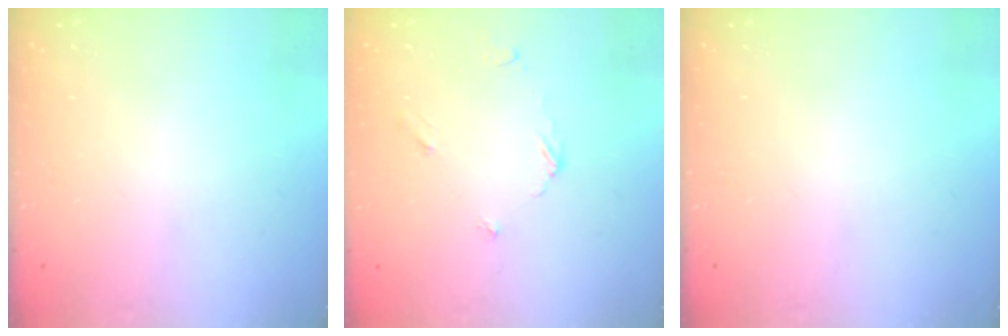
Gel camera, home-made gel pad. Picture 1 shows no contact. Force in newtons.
{"total": 3.6, "press": 3.6, "slide": 0.4}
{"total": 0.0}